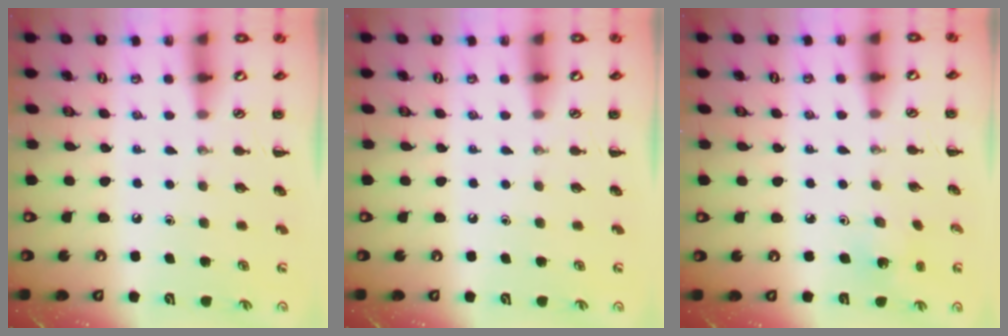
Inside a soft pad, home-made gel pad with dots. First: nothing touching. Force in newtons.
{"total": 0.0}
{"total": 1.7, "press": 1.5, "slide": 0.7}